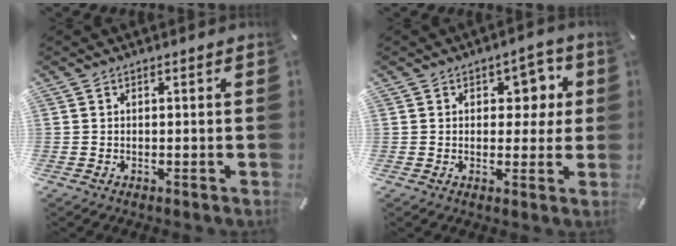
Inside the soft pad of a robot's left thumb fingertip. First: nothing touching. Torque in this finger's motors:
{"motor_torque": [0.09, -0.27, 0.19, 0.17, 0.01]}